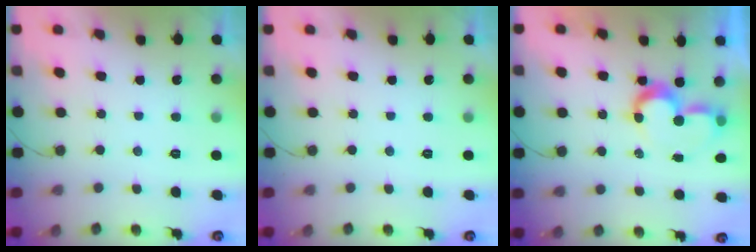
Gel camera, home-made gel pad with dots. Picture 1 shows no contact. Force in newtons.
{"total": 0.0}
{"total": 9.2, "press": 9.2, "slide": 0.3}